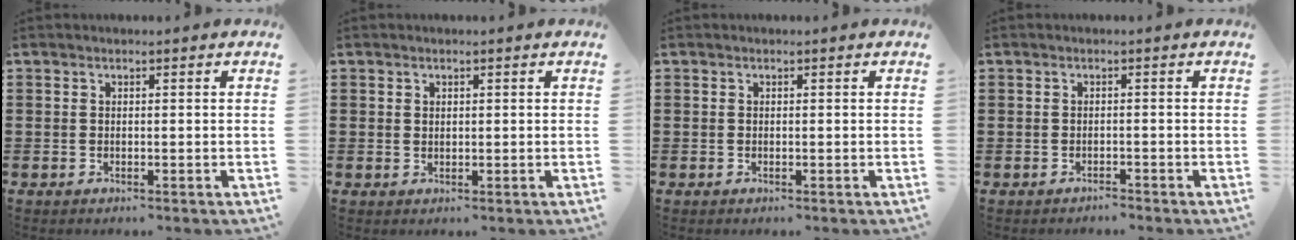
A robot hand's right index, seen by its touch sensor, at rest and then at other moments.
{"total": 0.6, "force": [0.4, 0.4, 0.2], "torque": [-0.004, 0.002, 0.009]}
{"total": 0.0}
{"total": 1.2, "force": [-1.2, 0.0, -0.2], "torque": [0.000, 0.006, -0.027]}